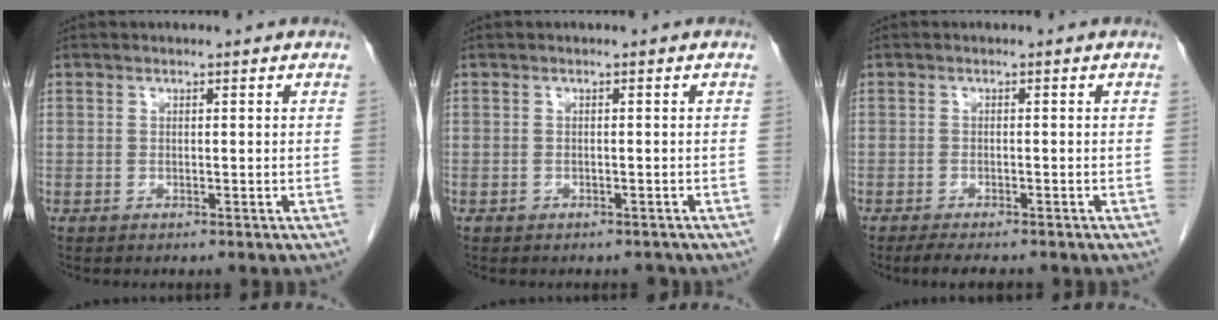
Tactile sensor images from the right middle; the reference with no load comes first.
{"total": 1.3, "force": [-1.1, 0.8, 0.1], "torque": [0.000, 0.003, -0.016]}
{"total": 5.2, "force": [-4.3, 1.1, 2.7], "torque": [-0.040, -0.010, -0.062]}